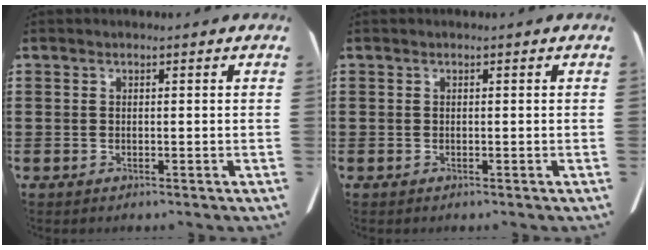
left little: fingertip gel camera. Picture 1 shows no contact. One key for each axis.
{"total": 0.0}